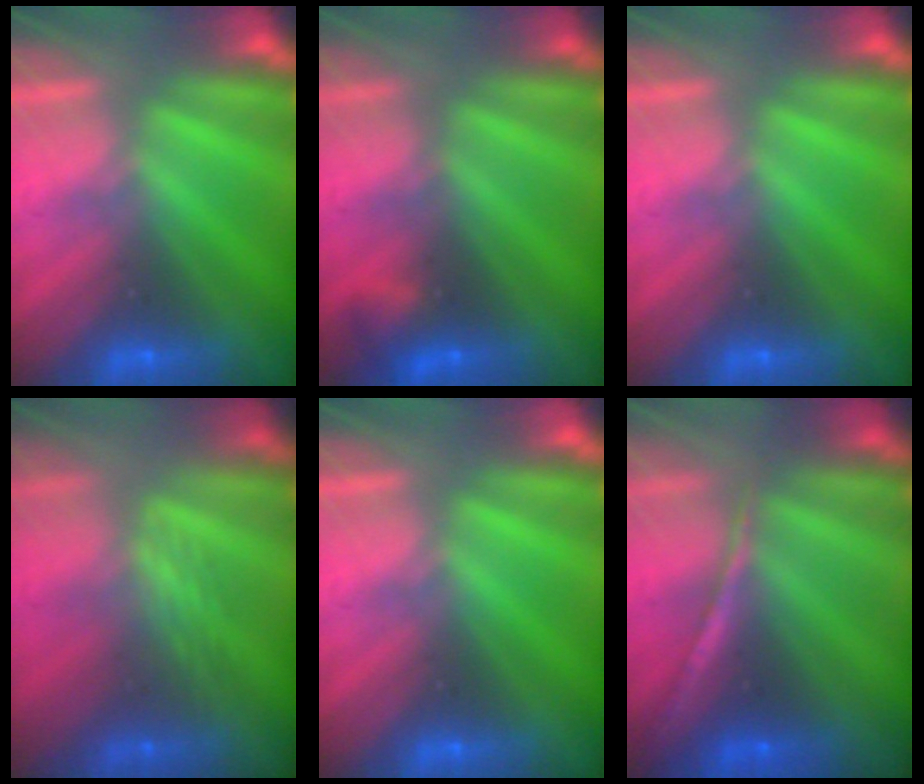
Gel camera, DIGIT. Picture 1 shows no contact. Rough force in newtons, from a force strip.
{"total": 2.2}
{"total": 0.0}
{"total": 2.4}
{"total": 0.0}
{"total": 1.4}